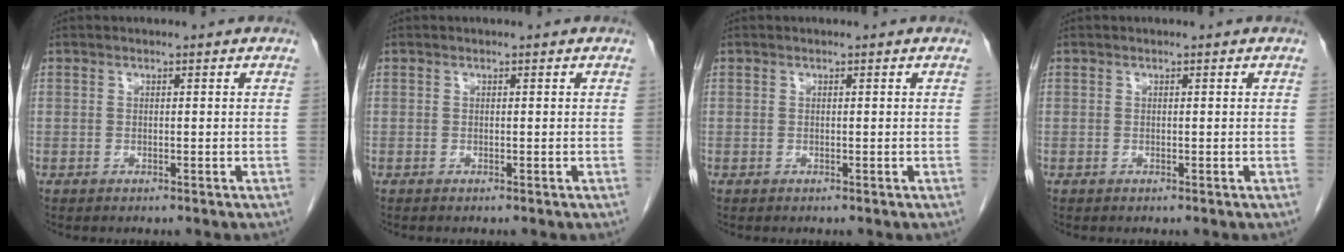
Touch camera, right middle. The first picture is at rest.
{"total": 0.0}
{"total": 0.0}
{"total": 0.0}